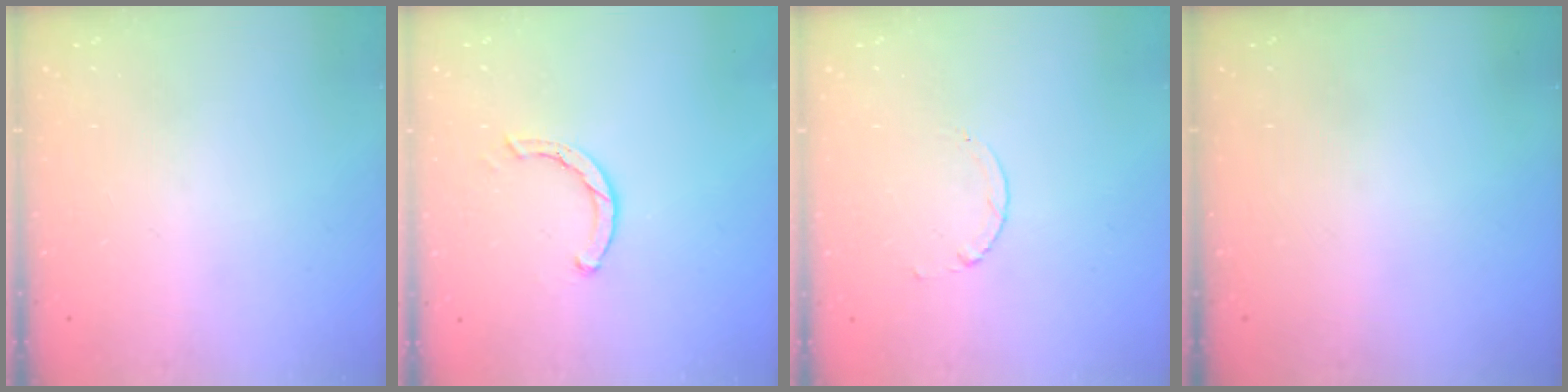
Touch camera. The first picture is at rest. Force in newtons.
{"total": 1.6, "press": 1.6, "slide": 0.2}
{"total": 2.3, "press": 2.3, "slide": 0.3}
{"total": 0.0}